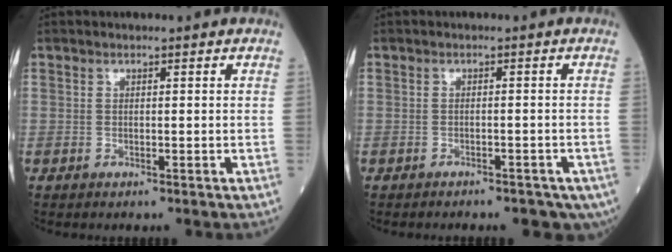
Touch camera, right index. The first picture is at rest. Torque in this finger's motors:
{"motor_torque": [0.16, -0.35, 0.14, 0.01]}